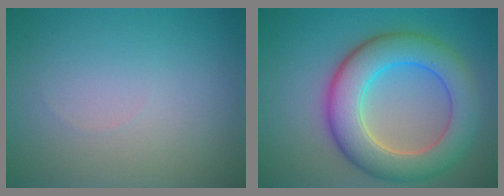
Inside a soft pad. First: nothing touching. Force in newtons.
{"total": 8.3, "press": 8.3, "slide": 0.2}